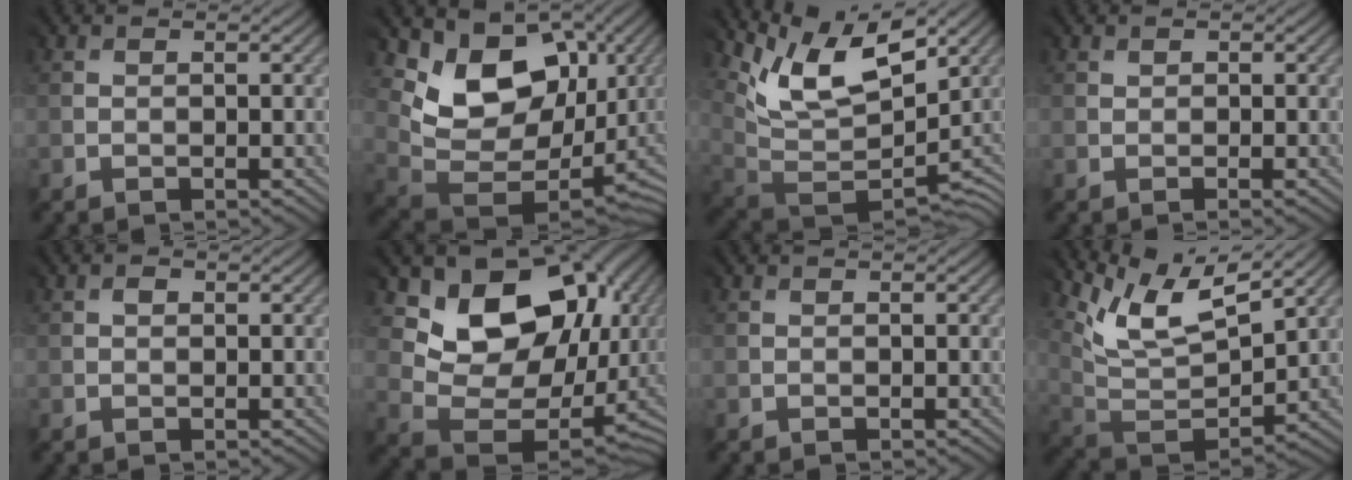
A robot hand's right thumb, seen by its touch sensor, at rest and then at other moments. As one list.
[{"total": 11.9, "force": [5.6, 8.7, 6.0], "torque": [-0.102, -0.003, 0.112]}, {"total": 9.9, "force": [6.9, 4.2, 5.7], "torque": [-0.121, 0.002, 0.140]}, {"total": 0.5, "force": [0.5, 0.0, 0.2], "torque": [-0.004, -0.001, 0.008]}, {"total": 1.0, "force": [0.5, 0.8, 0.3], "torque": [-0.003, 0.002, 0.009]}, {"total": 14.0, "force": [6.1, 10.4, 7.0], "torque": [-0.098, -0.006, 0.126]}, {"total": 0.0}, {"total": 9.6, "force": [7.7, 3.1, 4.8], "torque": [-0.123, 0.004, 0.151]}]